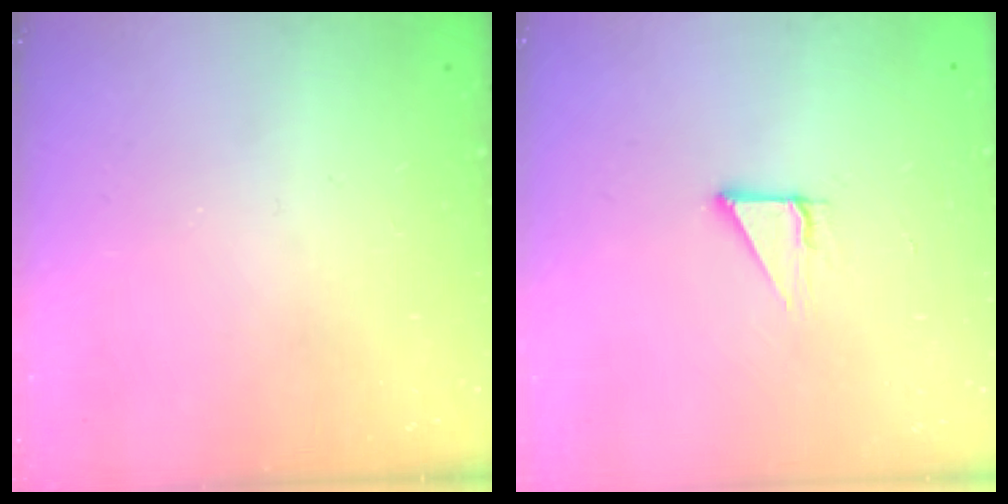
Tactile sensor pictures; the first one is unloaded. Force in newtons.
{"total": 2.9, "press": 2.9, "slide": 0.1}